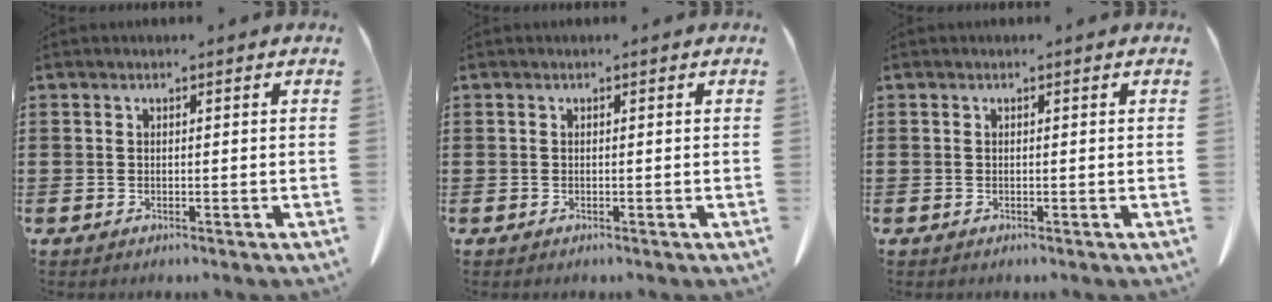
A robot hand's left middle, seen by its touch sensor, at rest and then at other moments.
{"total": 0.0}
{"total": 0.0}